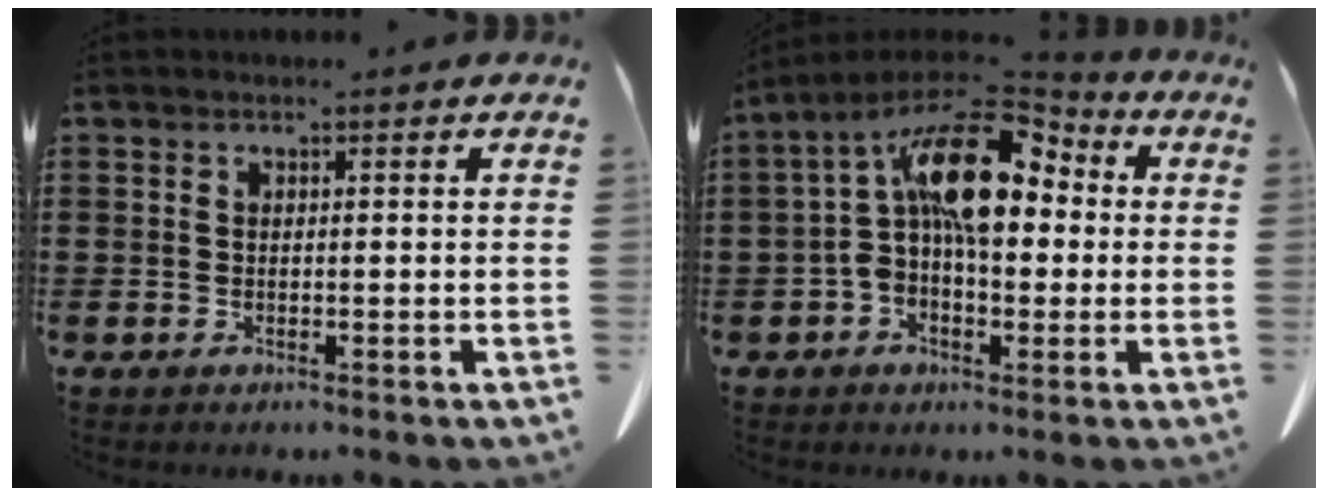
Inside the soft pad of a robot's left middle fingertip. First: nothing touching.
{"total": 13.8, "force": [3.1, 6.9, 11.6], "torque": [-0.219, -0.006, 0.047]}